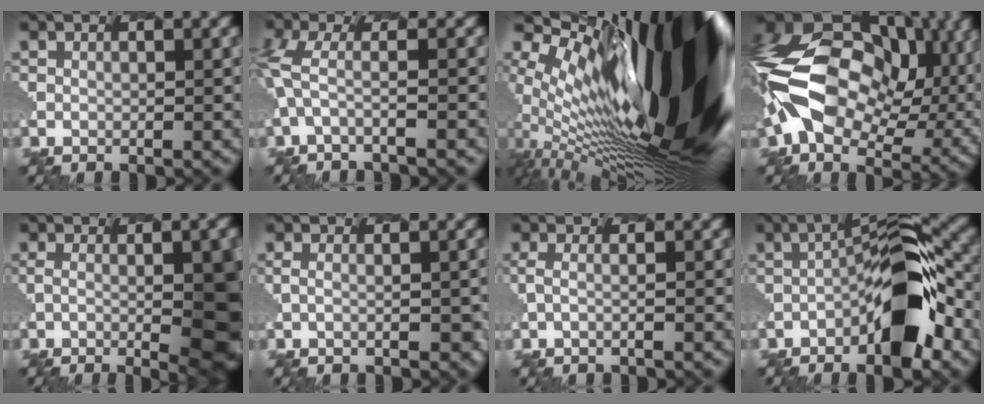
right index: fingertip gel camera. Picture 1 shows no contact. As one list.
[{"total": 1.6, "force": [-0.5, 0.2, 1.5], "torque": [-0.056, 0.016, -0.028]}, {"total": 17.7, "force": [2.5, 6.2, 16.4], "torque": [-0.271, 0.012, 0.016]}, {"total": 16.1, "force": [2.1, 12.4, 10.0], "torque": [-0.210, 0.005, 0.047]}, {"total": 9.7, "force": [-2.1, 3.6, 8.8], "torque": [-0.101, 0.003, -0.029]}, {"total": 1.1, "force": [-0.7, 0.3, 0.8], "torque": [-0.016, 0.006, -0.010]}, {"total": 0.0}, {"total": 8.2, "force": [-4.1, 2.9, 6.6], "torque": [-0.107, 0.029, -0.086]}]